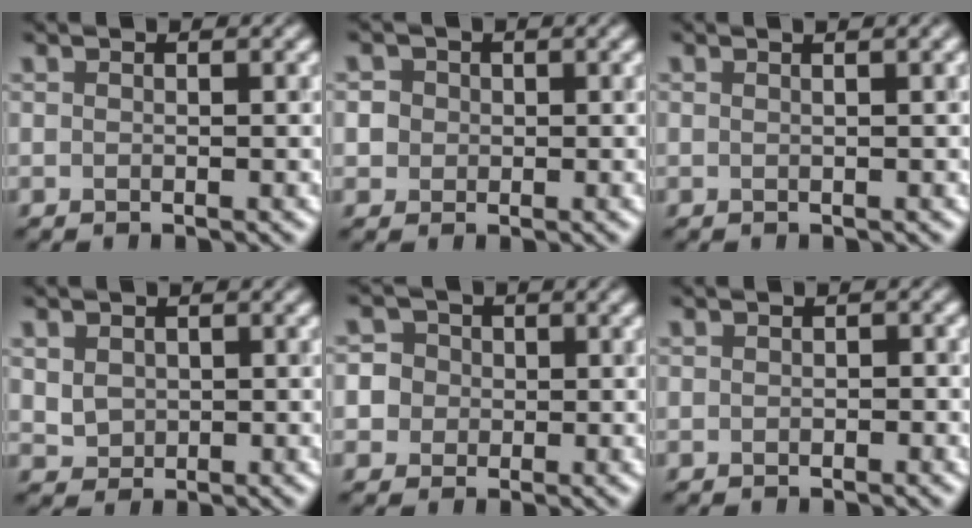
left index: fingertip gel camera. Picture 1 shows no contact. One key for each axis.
{"total": 3.2, "fx": 0.6, "fy": 3.0, "fz": 1.0, "tx": -0.001, "ty": 0.024, "tz": -0.004}
{"total": 1.0, "fx": 0.4, "fy": 0.1, "fz": 0.9, "tx": -0.012, "ty": 0.004, "tz": 0.002}
{"total": 2.5, "fx": 0.6, "fy": 2.1, "fz": 1.1, "tx": -0.028, "ty": 0.009, "tz": 0.015}
{"total": 5.1, "fx": -0.1, "fy": 4.9, "fz": 1.3, "tx": -0.011, "ty": 0.032, "tz": -0.025}
{"total": 0.6, "fx": -0.3, "fy": 0.5, "fz": 0.3, "tx": -0.004, "ty": -0.002, "tz": -0.006}